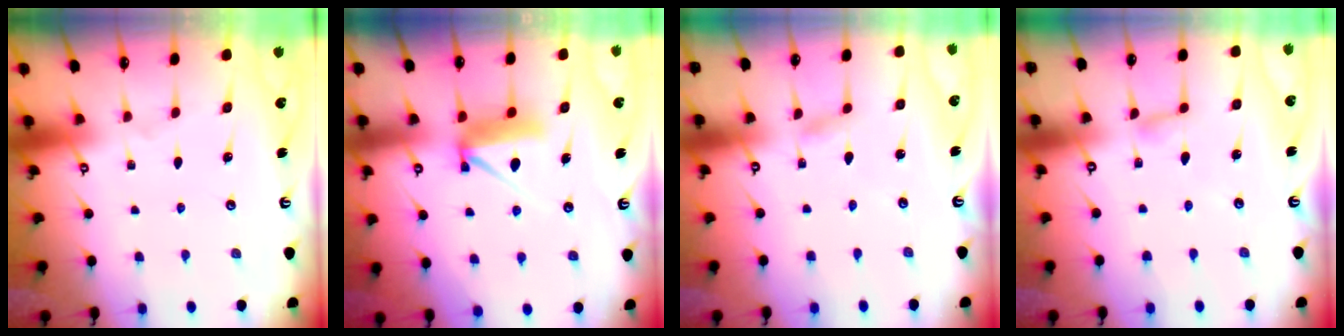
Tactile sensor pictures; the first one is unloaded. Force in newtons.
{"total": 7.5, "press": 7.5, "slide": 0.6}
{"total": 1.5, "press": 1.5, "slide": 0.1}
{"total": 2.7, "press": 2.6, "slide": 0.2}